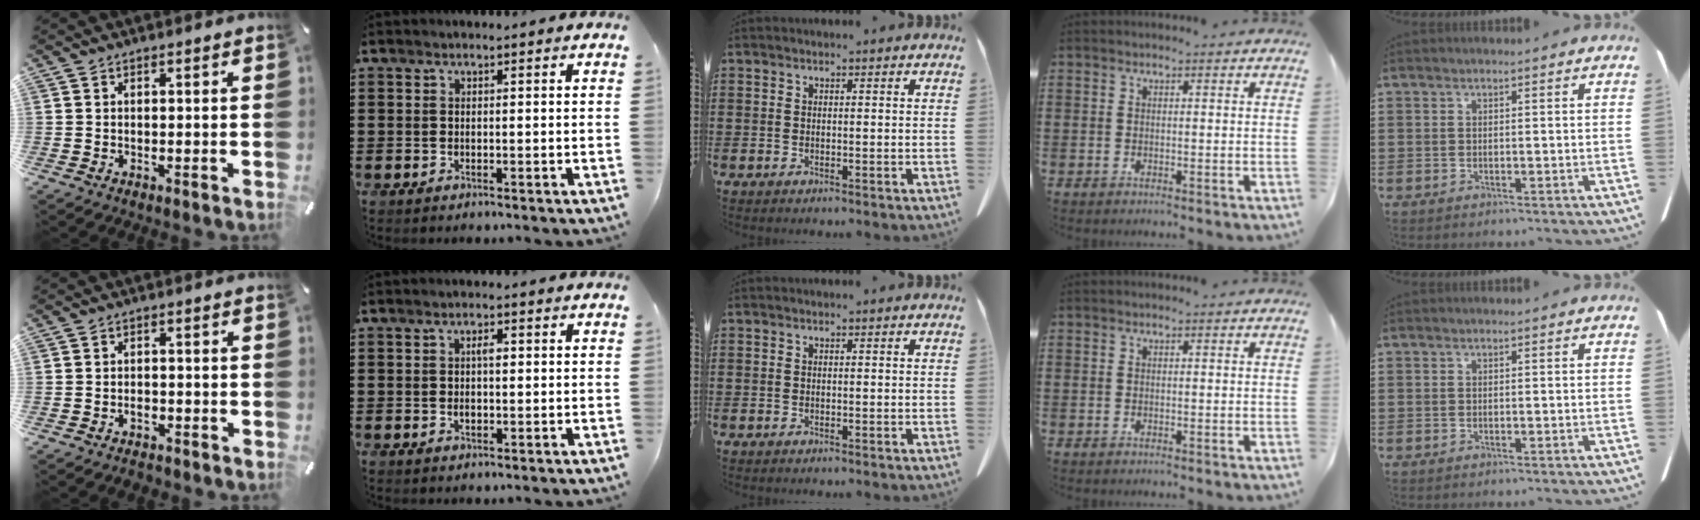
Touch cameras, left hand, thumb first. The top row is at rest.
{"thumb": {"total": 2.3, "force": [-1.5, 1.3, 1.0], "torque": [-0.021, 0.005, -0.031]}, "index": {"total": 2.5, "force": [0.3, 1.0, 2.2], "torque": [-0.045, 0.004, 0.003]}}